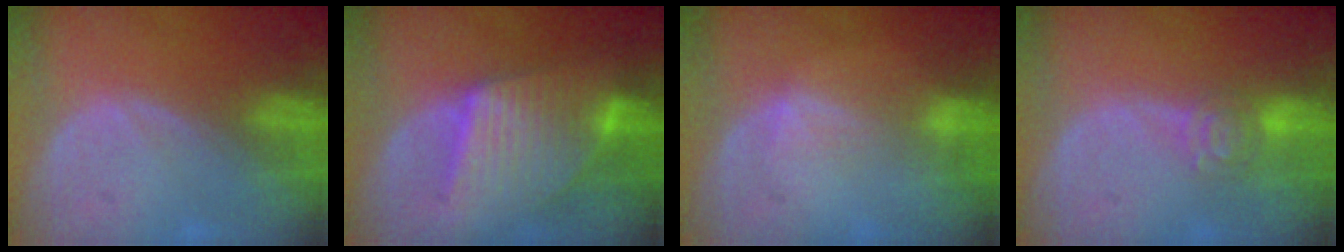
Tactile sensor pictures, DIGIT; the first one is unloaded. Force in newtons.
{"total": 9.3, "press": 9.3, "slide": 0.6}
{"total": 2.4, "press": 2.4, "slide": 0.4}
{"total": 4.7, "press": 4.2, "slide": 2.2}